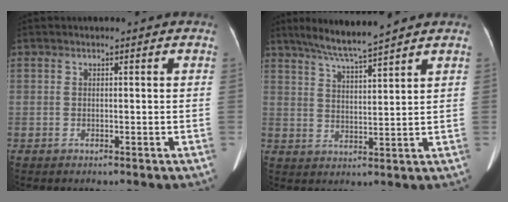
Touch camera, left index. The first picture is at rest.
{"total": 7.6, "force": [6.5, -0.7, 3.9], "torque": [-0.072, 0.004, 0.119]}